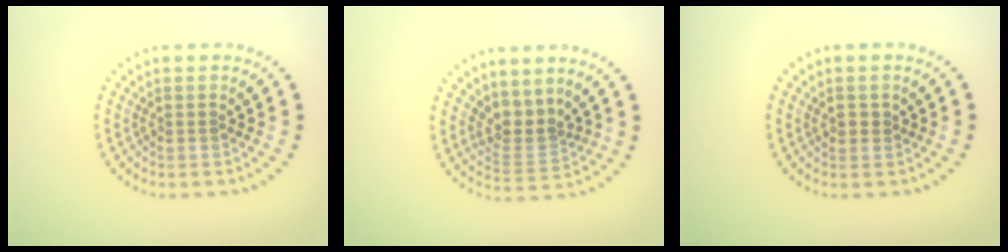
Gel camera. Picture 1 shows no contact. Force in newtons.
{"total": 2.9, "press": 2.1, "slide": 2.0}
{"total": 0.7, "press": 0.6, "slide": 0.3}